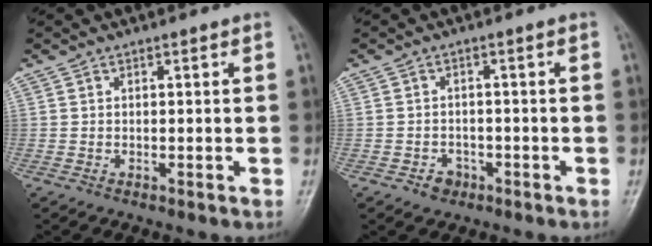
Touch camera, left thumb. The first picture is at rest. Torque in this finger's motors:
{"motor_torque": [-0.02, 0.02, 0.04, 0.00, 0.00]}